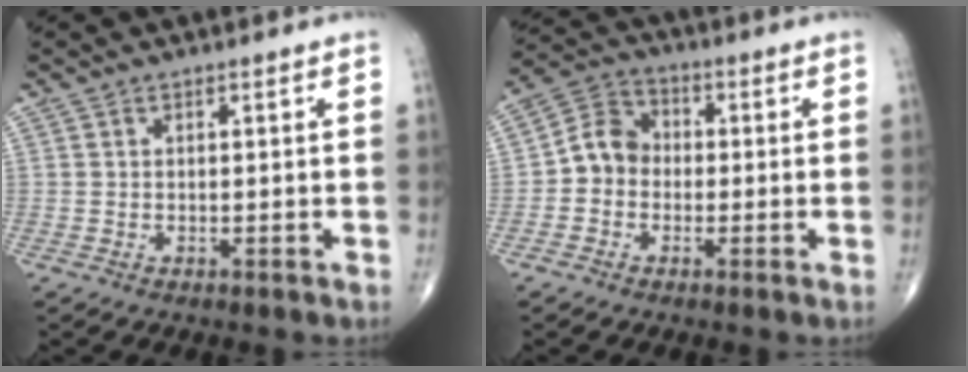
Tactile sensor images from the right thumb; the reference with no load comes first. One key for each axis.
{"total": 7.2, "fx": -1.1, "fy": 6.2, "fz": 3.4, "tx": -0.041, "ty": 0.031, "tz": -0.036}